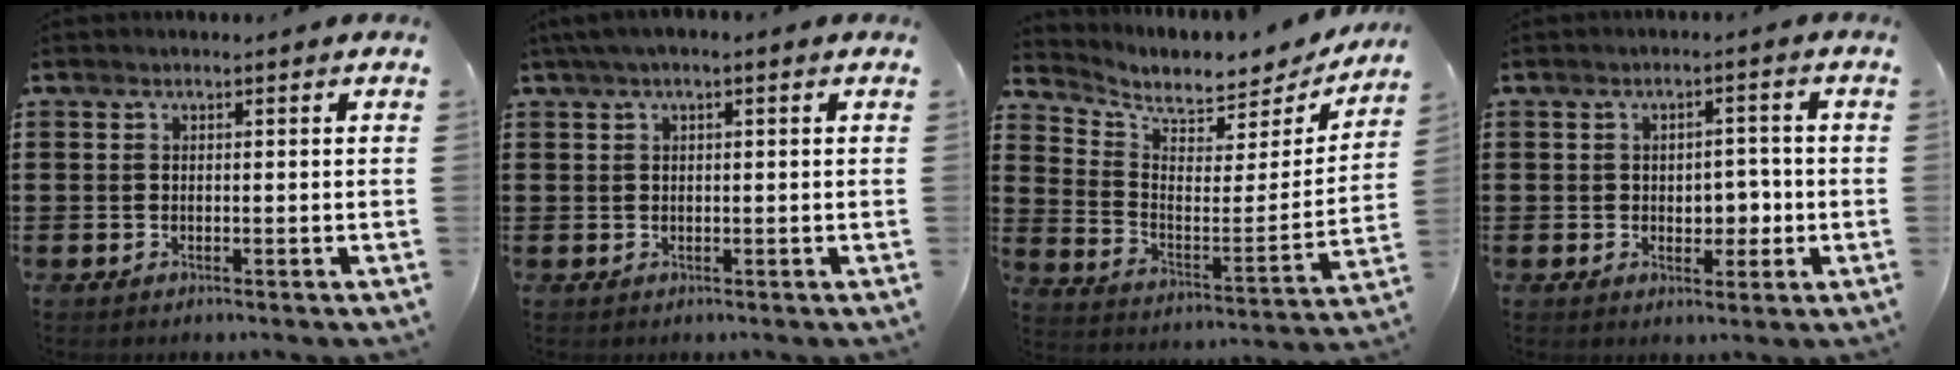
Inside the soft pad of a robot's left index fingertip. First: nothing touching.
{"total": 1.3, "force": [0.2, 0.5, 1.2], "torque": [-0.023, 0.004, 0.003]}
{"total": 5.6, "force": [5.1, 1.4, 1.8], "torque": [-0.057, -0.049, 0.084]}
{"total": 4.1, "force": [-0.5, 2.8, 3.0], "torque": [-0.046, 0.000, -0.017]}